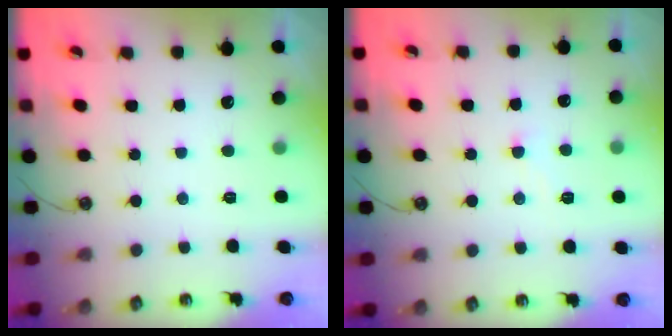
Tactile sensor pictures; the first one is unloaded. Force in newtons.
{"total": 2.6, "press": 2.5, "slide": 0.6}